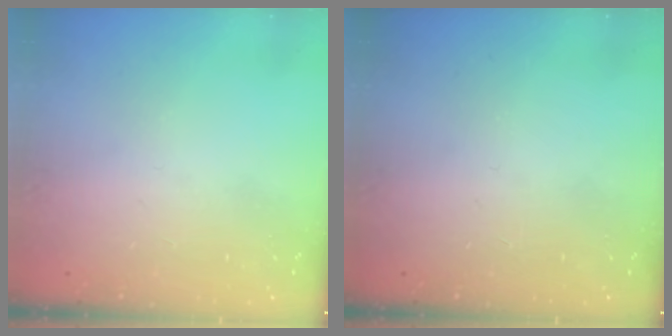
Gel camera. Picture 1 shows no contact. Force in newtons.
{"total": 0.0}